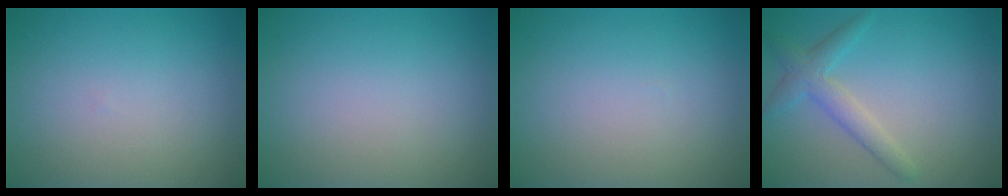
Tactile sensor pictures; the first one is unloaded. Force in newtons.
{"total": 0.0}
{"total": 0.0}
{"total": 2.7, "press": 2.7, "slide": 0.1}